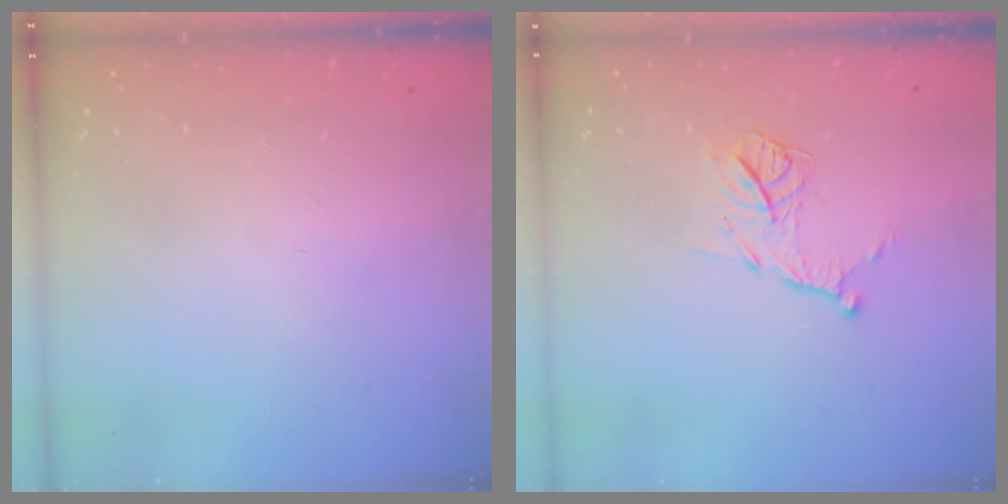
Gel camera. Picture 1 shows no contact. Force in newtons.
{"total": 11.8, "press": 11.8, "slide": 0.8}